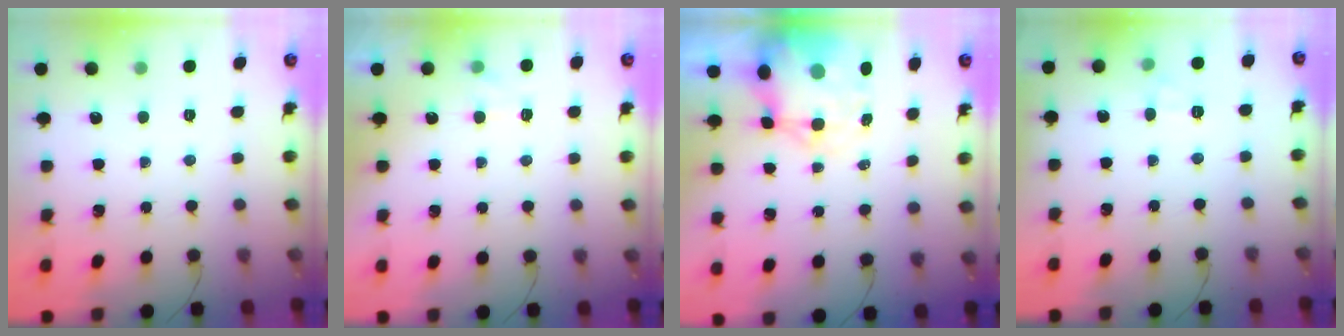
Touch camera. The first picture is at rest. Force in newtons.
{"total": 2.6, "press": 2.4, "slide": 1.2}
{"total": 10.3, "press": 10.0, "slide": 2.5}
{"total": 5.8, "press": 5.6, "slide": 1.6}